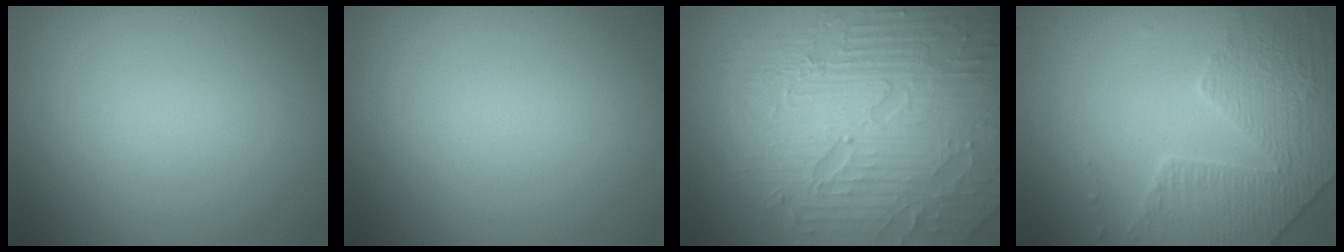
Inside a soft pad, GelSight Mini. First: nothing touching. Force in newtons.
{"total": 0.0}
{"total": 8.9, "press": 6.3, "slide": 6.4}
{"total": 4.0, "press": 3.9, "slide": 1.2}